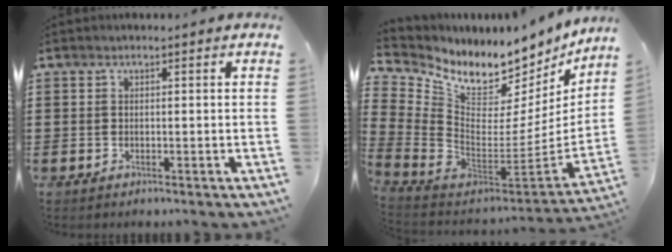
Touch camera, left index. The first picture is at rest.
{"total": 7.2, "force": [6.5, 2.3, 2.2], "torque": [-0.079, -0.077, 0.110]}